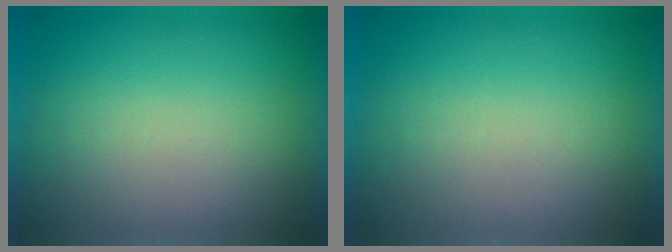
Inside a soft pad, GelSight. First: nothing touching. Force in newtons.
{"total": 0.0}